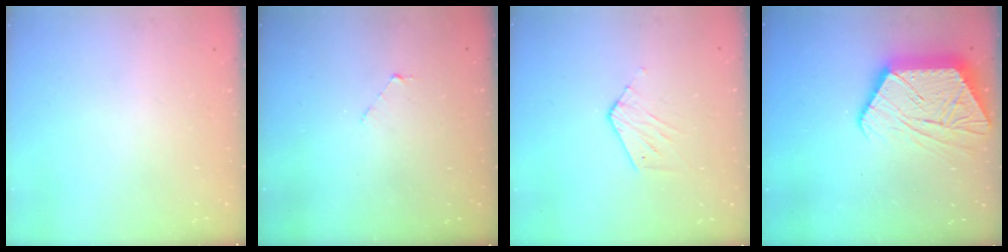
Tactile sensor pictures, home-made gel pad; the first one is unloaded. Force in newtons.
{"total": 1.6, "press": 1.6, "slide": 0.1}
{"total": 5.3, "press": 5.3, "slide": 0.3}
{"total": 16.9, "press": 16.9, "slide": 1.2}